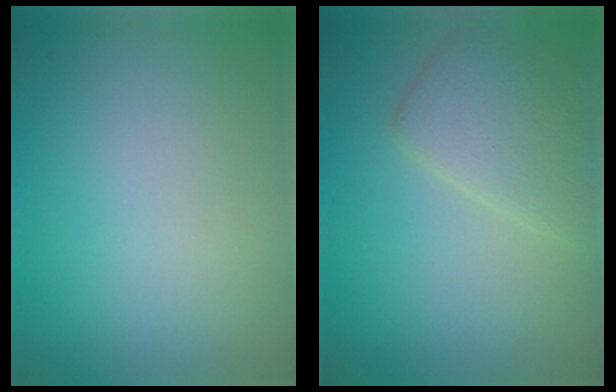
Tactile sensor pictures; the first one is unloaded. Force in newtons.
{"total": 3.7, "press": 3.7, "slide": 0.2}